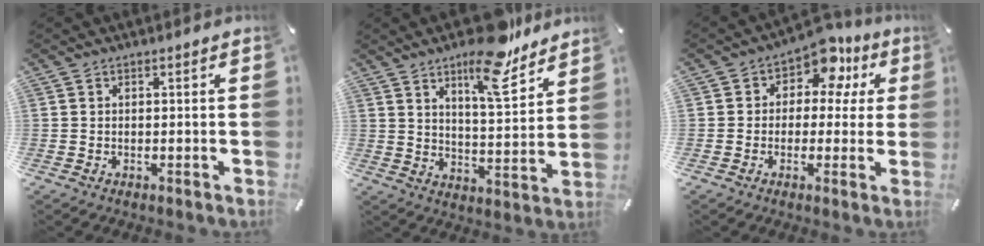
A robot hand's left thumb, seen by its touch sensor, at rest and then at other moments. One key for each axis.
{"total": 14.9, "fx": 10.6, "fy": 5.1, "fz": 9.2, "tx": -0.135, "ty": -0.066, "tz": 0.176}
{"total": 9.2, "fx": 4.6, "fy": 6.4, "fz": 4.7, "tx": -0.077, "ty": -0.026, "tz": 0.081}